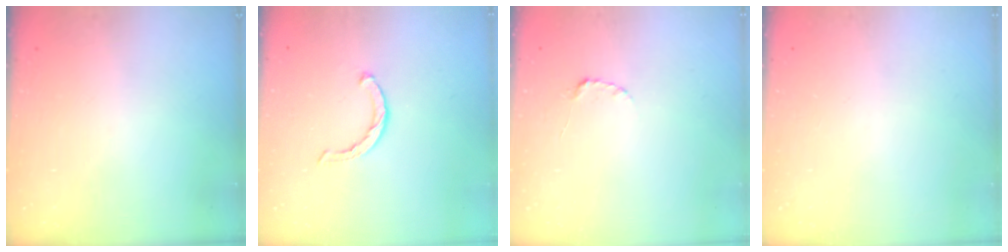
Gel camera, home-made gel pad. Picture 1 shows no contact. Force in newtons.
{"total": 2.1, "press": 2.1, "slide": 0.3}
{"total": 2.2, "press": 2.2, "slide": 0.3}
{"total": 0.0}